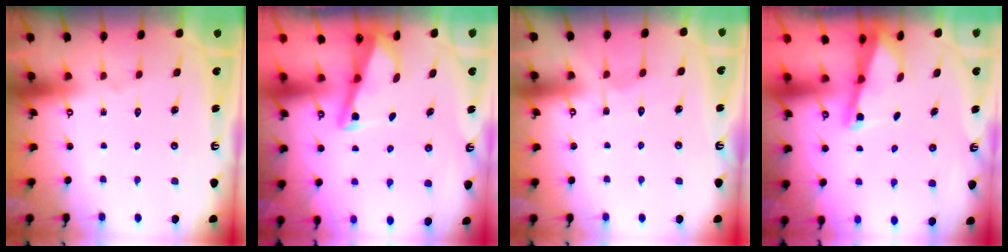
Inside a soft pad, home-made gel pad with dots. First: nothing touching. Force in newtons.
{"total": 2.8, "press": 2.8, "slide": 0.4}
{"total": 4.4, "press": 4.4, "slide": 0.5}
{"total": 1.4, "press": 1.4, "slide": 0.2}